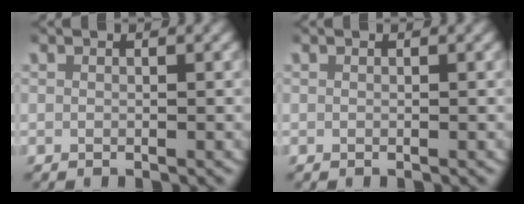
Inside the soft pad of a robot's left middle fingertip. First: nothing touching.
{"total": 0.0}